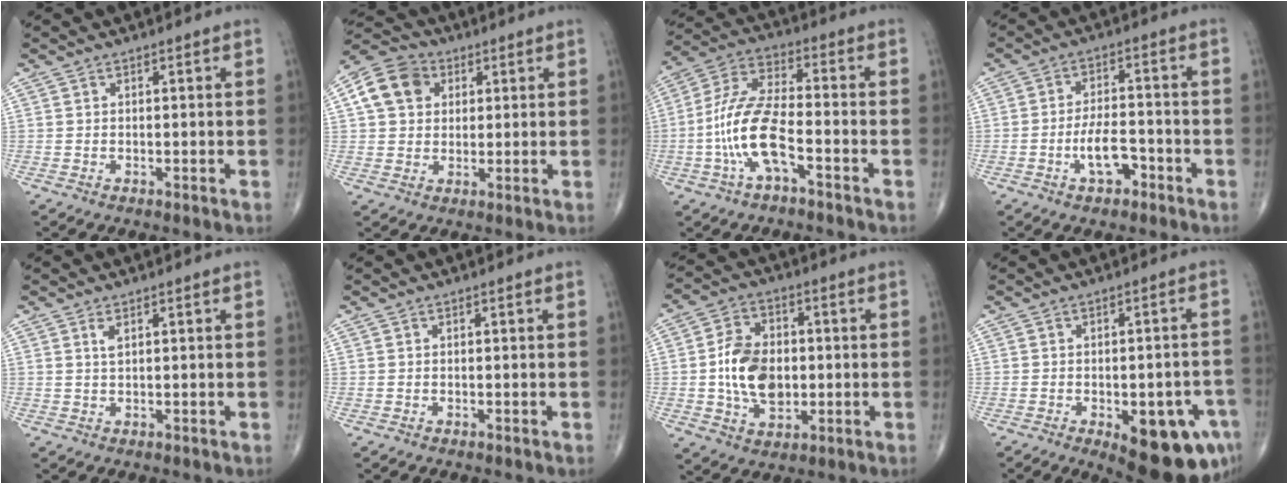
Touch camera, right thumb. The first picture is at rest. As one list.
[{"total": 9.9, "force": [3.0, 8.0, 5.1], "torque": [-0.076, 0.007, 0.044]}, {"total": 12.6, "force": [-4.2, 4.6, 10.9], "torque": [-0.234, 0.041, -0.083]}, {"total": 6.6, "force": [-3.0, 3.2, 4.8], "torque": [-0.077, 0.028, -0.053]}, {"total": 1.5, "force": [0.7, 0.4, 1.2], "torque": [-0.026, 0.000, 0.017]}, {"total": 0.0}, {"total": 12.5, "force": [-0.4, 8.6, 9.1], "torque": [-0.141, 0.009, -0.006]}, {"total": 15.1, "force": [-6.4, 6.4, 12.1], "torque": [-0.112, 0.021, -0.065]}]